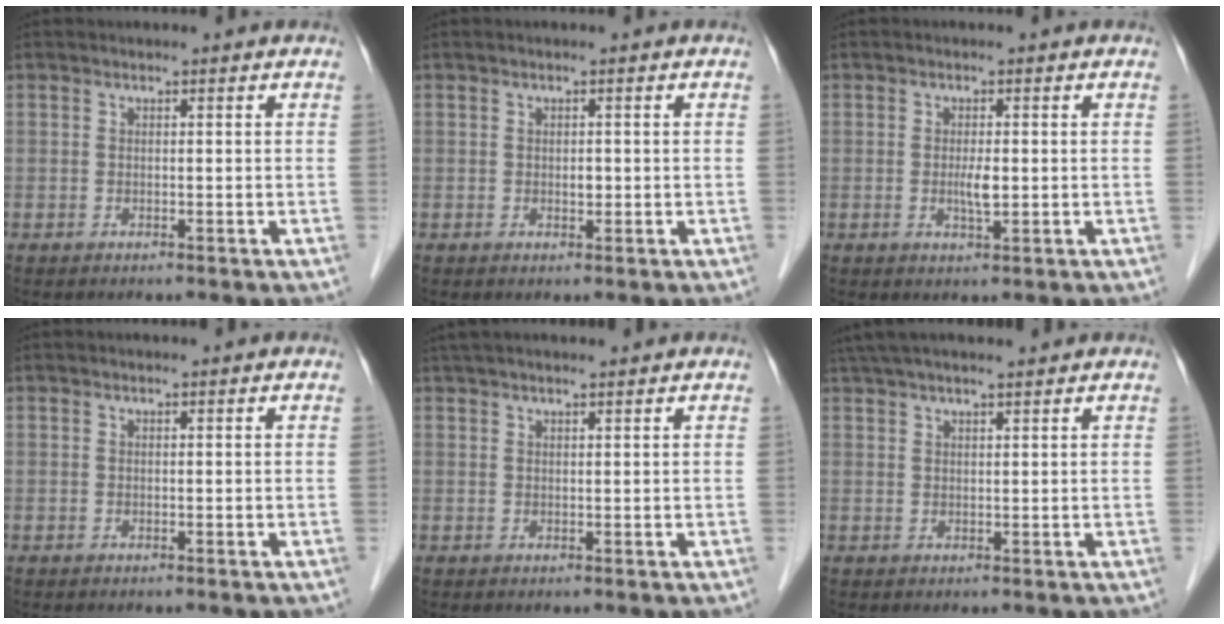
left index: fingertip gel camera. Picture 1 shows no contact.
{"total": 1.0, "force": [0.0, 0.6, 0.8], "torque": [-0.013, 0.001, 0.001]}
{"total": 2.4, "force": [-0.1, 0.5, 2.3], "torque": [-0.047, -0.003, -0.001]}
{"total": 0.0}
{"total": 5.9, "force": [5.0, 0.4, 3.2], "torque": [-0.048, 0.034, 0.082]}
{"total": 8.9, "force": [7.6, 0.8, 4.6], "torque": [-0.076, 0.036, 0.117]}